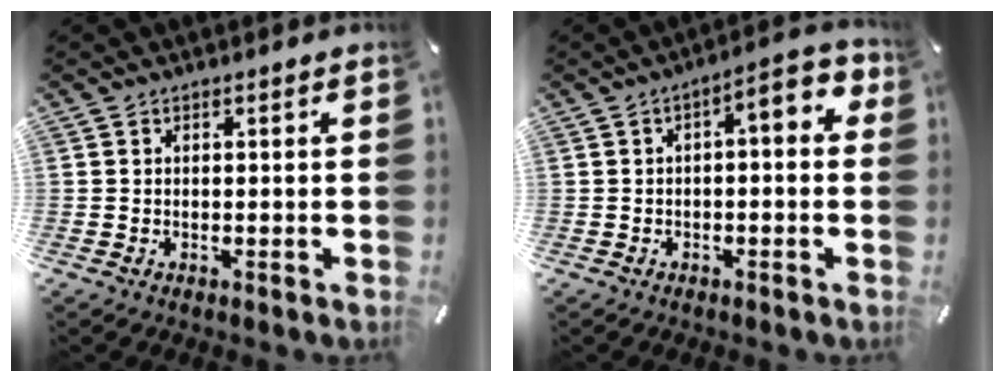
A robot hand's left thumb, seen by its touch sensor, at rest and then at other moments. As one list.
[{"total": 6.1, "force": [0.5, 2.4, 5.6], "torque": [-0.080, -0.009, 0.002]}]